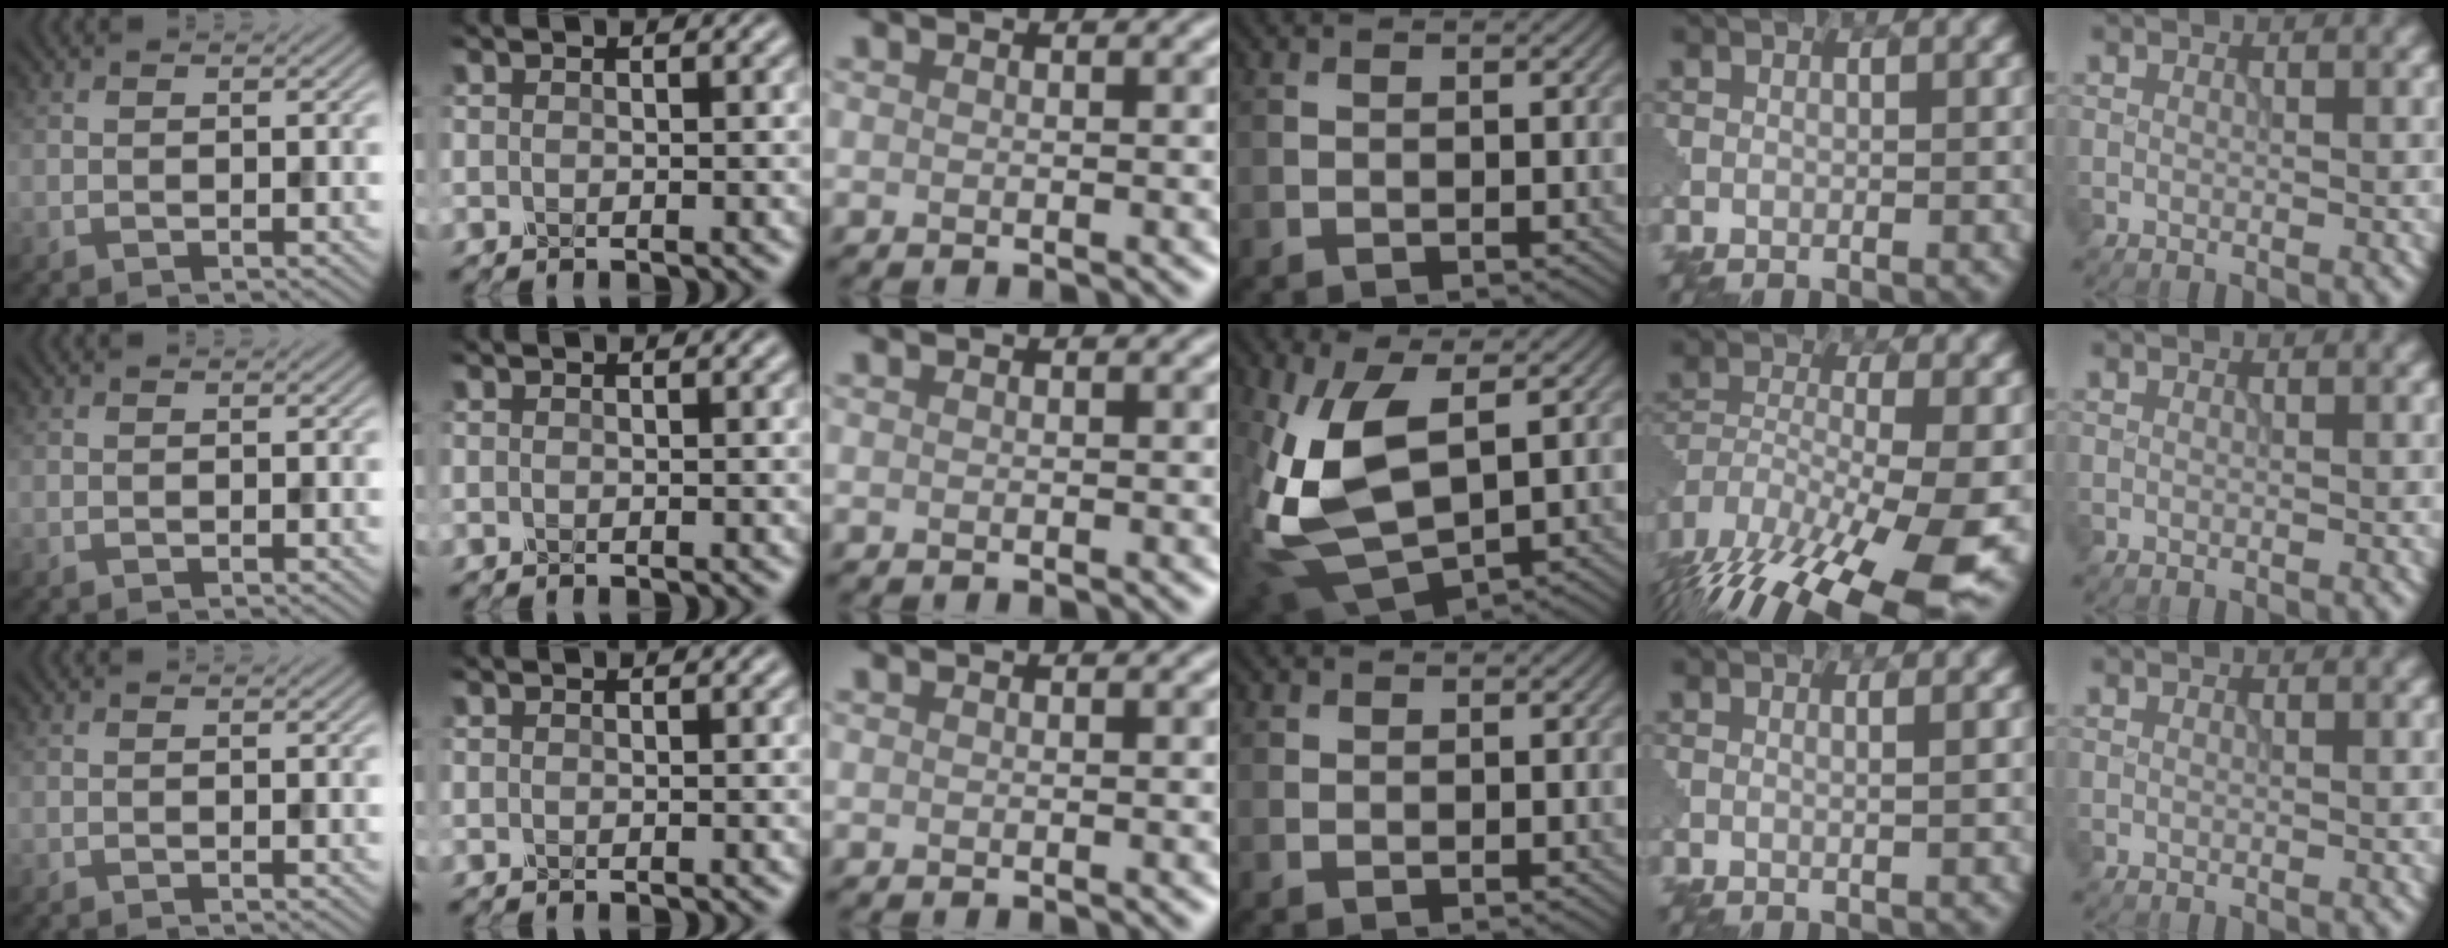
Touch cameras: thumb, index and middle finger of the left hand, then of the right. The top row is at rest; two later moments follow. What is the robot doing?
{"motion": "wrap", "object": "tissue paper"}